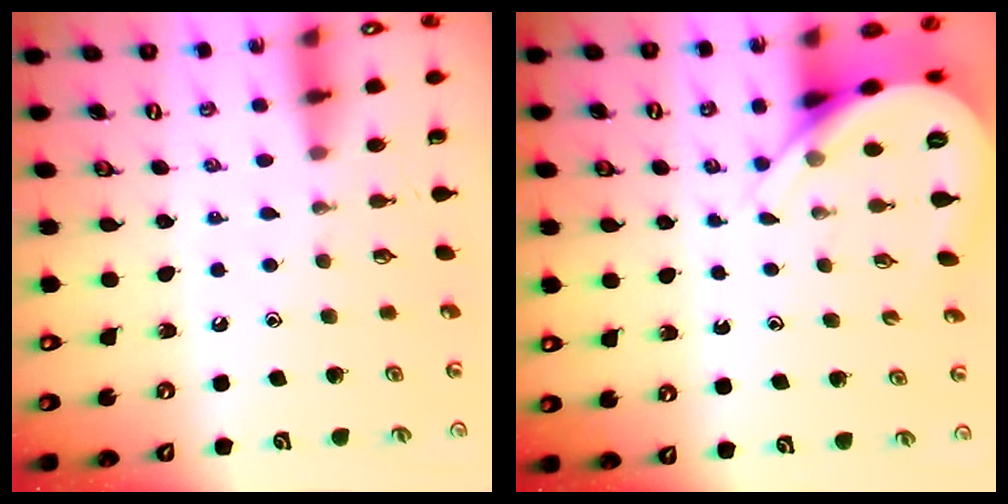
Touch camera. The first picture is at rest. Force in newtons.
{"total": 8.1, "press": 8.1, "slide": 0.8}